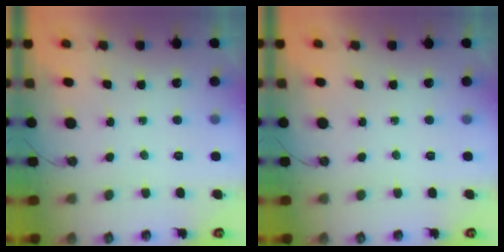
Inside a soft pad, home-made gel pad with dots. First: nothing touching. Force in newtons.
{"total": 0.0}